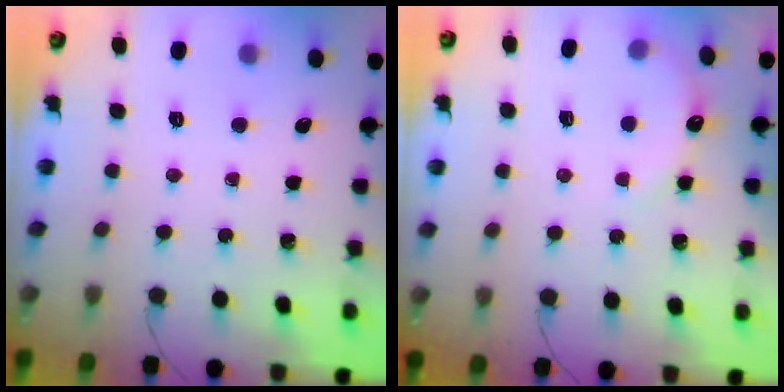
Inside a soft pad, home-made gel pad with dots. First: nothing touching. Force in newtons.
{"total": 5.6, "press": 5.5, "slide": 1.3}